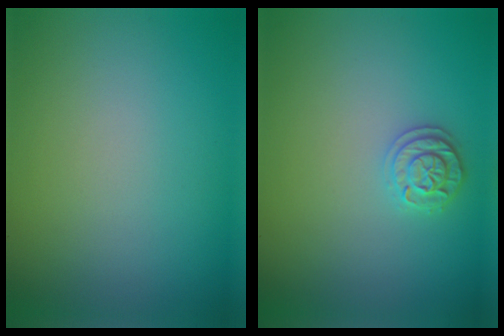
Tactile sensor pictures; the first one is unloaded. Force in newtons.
{"total": 1.9, "press": 1.9, "slide": 0.3}